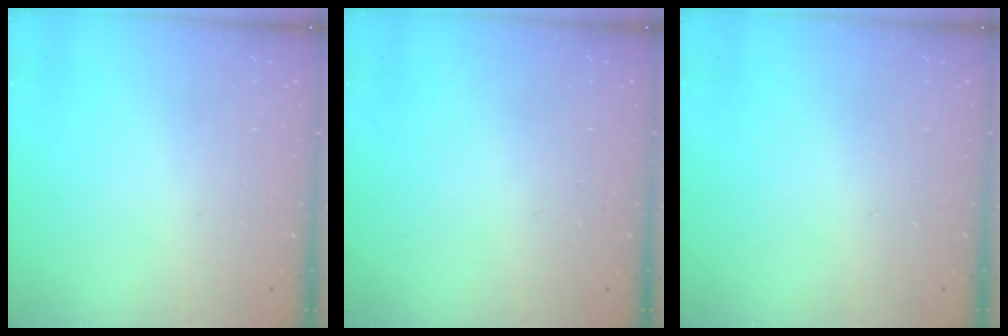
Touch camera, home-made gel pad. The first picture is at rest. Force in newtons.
{"total": 0.0}
{"total": 0.0}